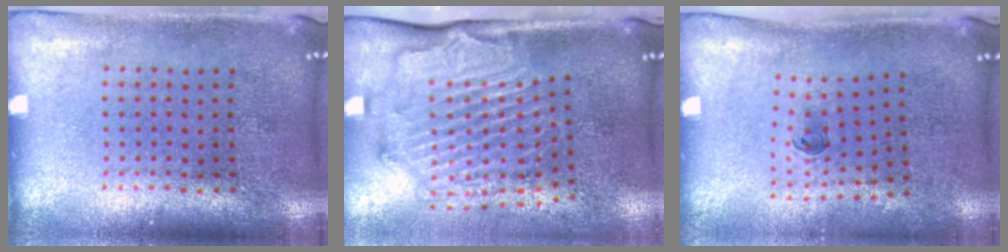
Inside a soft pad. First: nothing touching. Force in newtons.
{"total": 2.1, "press": 2.1, "slide": 0.5}
{"total": 0.6, "press": 0.3, "slide": 0.5}